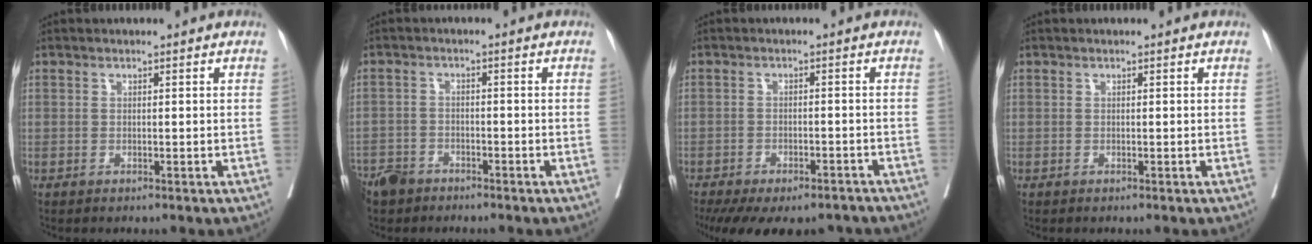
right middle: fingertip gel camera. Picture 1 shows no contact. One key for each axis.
{"total": 5.1, "fx": -4.3, "fy": 2.5, "fz": 1.2, "tx": -0.025, "ty": -0.004, "tz": -0.081}
{"total": 16.3, "fx": -12.8, "fy": 6.7, "fz": 7.5, "tx": -0.158, "ty": -0.012, "tz": -0.165}
{"total": 0.0}